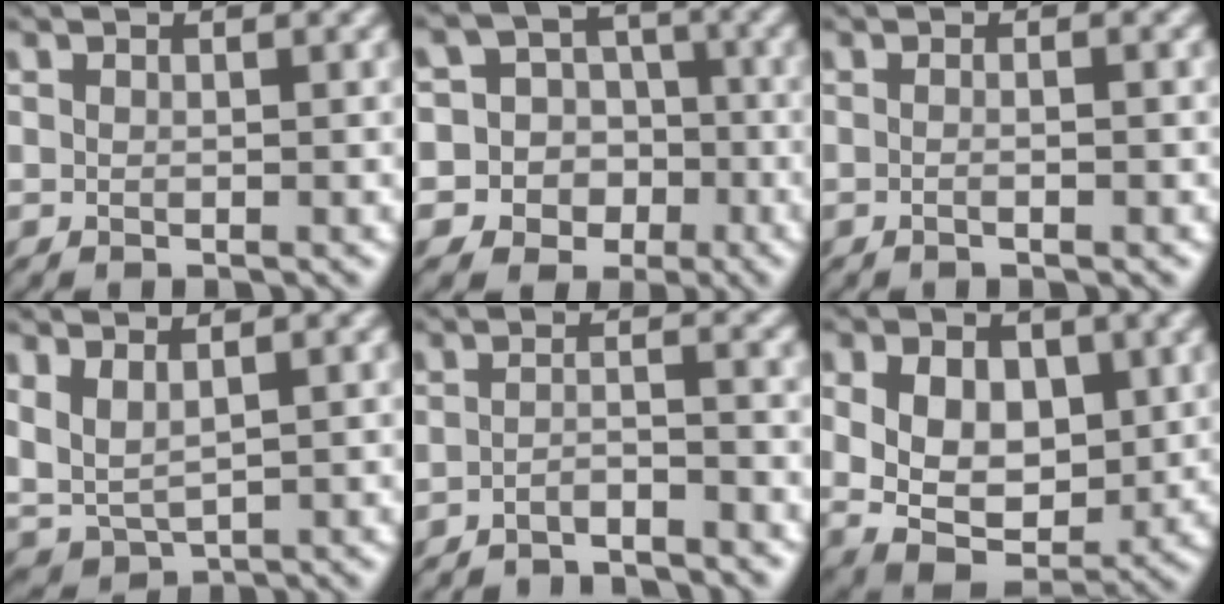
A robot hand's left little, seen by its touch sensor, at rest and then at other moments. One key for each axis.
{"total": 12.8, "fx": -4.6, "fy": 11.7, "fz": 2.5, "tx": -0.076, "ty": 0.006, "tz": -0.094}
{"total": 1.2, "fx": -0.6, "fy": -0.1, "fz": 1.1, "tx": -0.019, "ty": 0.001, "tz": -0.012}
{"total": 3.2, "fx": 1.0, "fy": 1.5, "fz": 2.6, "tx": -0.066, "ty": -0.001, "tz": 0.019}
{"total": 3.0, "fx": -2.9, "fy": -0.2, "fz": 0.6, "tx": -0.014, "ty": 0.000, "tz": -0.057}
{"total": 7.7, "fx": 0.5, "fy": 5.0, "fz": 5.8, "tx": -0.103, "ty": -0.007, "tz": 0.001}